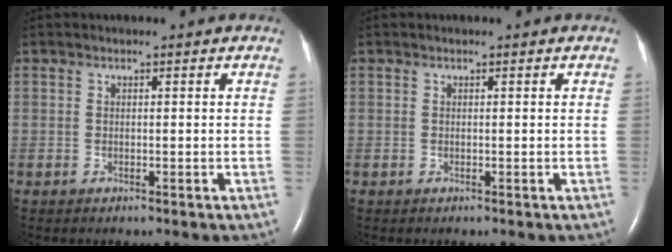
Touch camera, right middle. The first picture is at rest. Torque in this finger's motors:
{"motor_torque": [0.06, -0.03, 0.00, 0.00]}